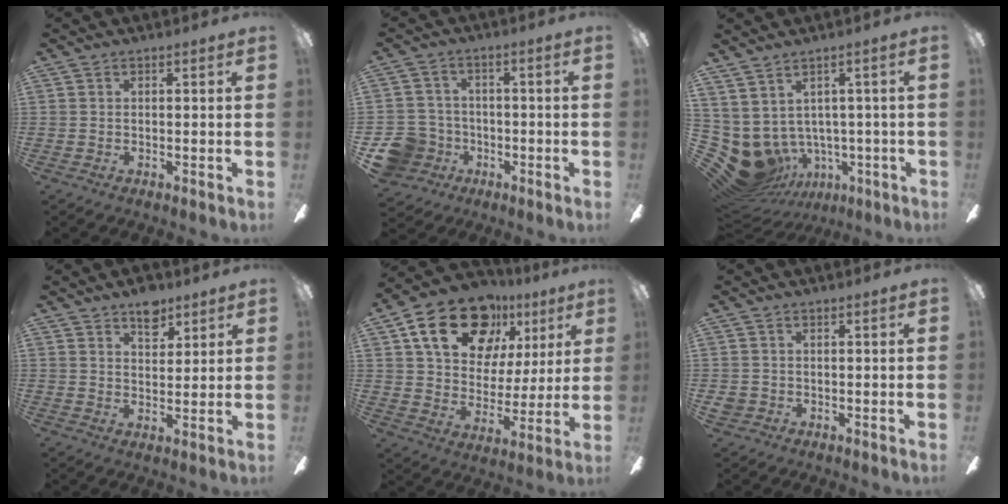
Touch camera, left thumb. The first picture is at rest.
{"total": 9.7, "force": [-3.9, 8.4, 2.6], "torque": [-0.089, 0.031, -0.068]}
{"total": 7.5, "force": [-1.0, 6.8, 3.0], "torque": [-0.110, -0.015, -0.007]}
{"total": 6.9, "force": [4.8, 3.9, 3.2], "torque": [-0.027, -0.021, 0.080]}
{"total": 20.8, "force": [11.7, 13.3, 10.9], "torque": [-0.176, -0.045, 0.210]}
{"total": 1.9, "force": [0.0, 1.8, 0.4], "torque": [-0.009, 0.004, -0.002]}